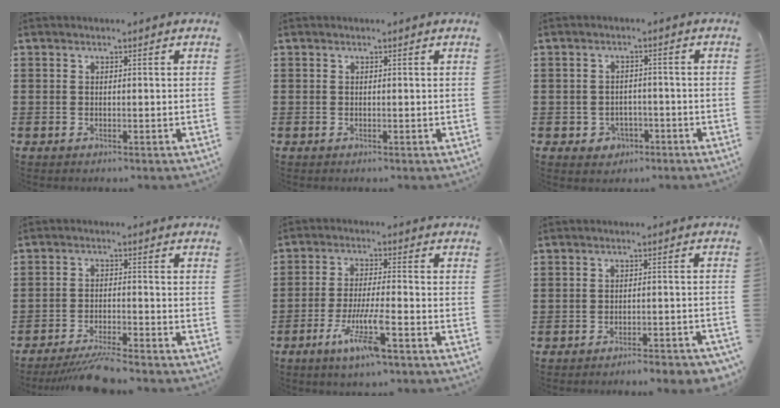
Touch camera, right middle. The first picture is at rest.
{"total": 0.0}
{"total": 2.1, "force": [-1.4, 1.6, 0.4], "torque": [-0.017, -0.001, -0.032]}
{"total": 4.9, "force": [-4.6, 0.0, 1.9], "torque": [-0.032, -0.007, -0.086]}
{"total": 7.9, "force": [-4.2, 1.0, 6.6], "torque": [-0.129, -0.009, -0.076]}
{"total": 2.9, "force": [-2.8, -0.2, 0.8], "torque": [-0.014, -0.002, -0.056]}